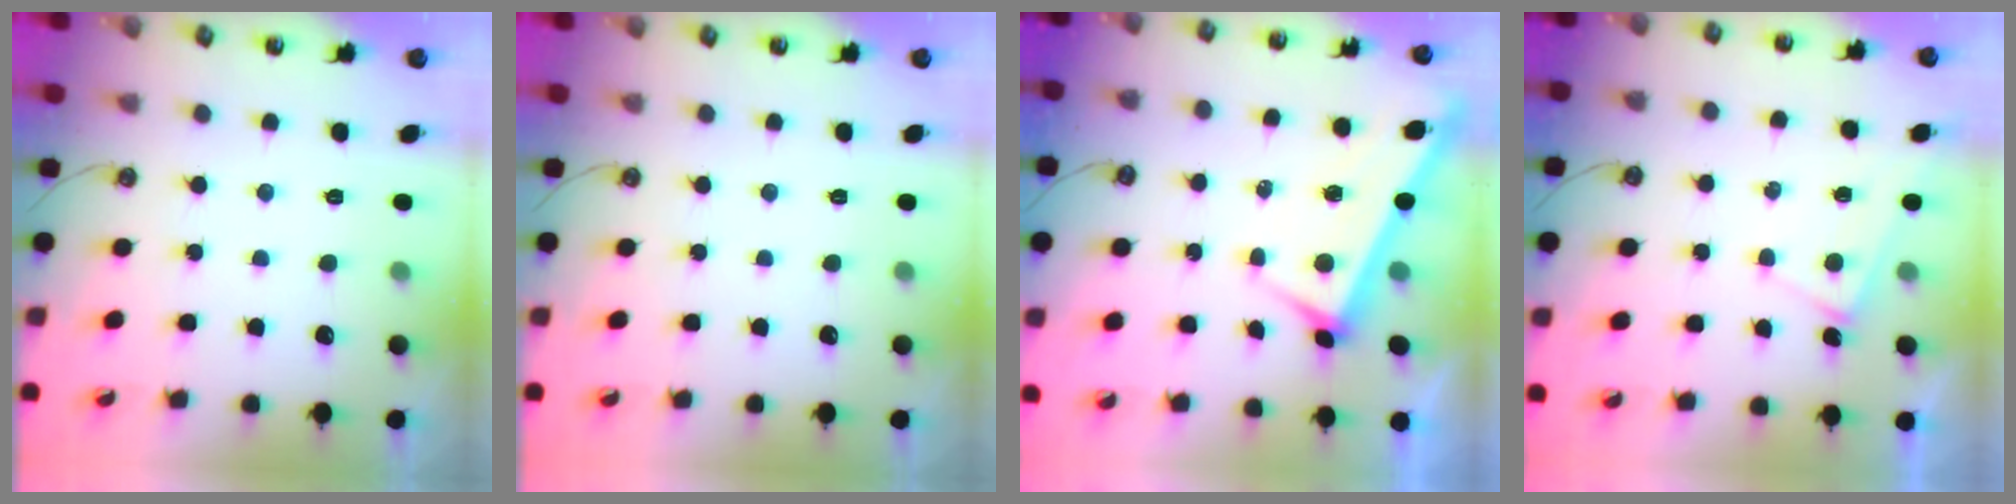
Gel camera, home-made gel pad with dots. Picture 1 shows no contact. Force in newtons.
{"total": 0.0}
{"total": 3.7, "press": 3.7, "slide": 0.2}
{"total": 2.8, "press": 2.8, "slide": 0.1}